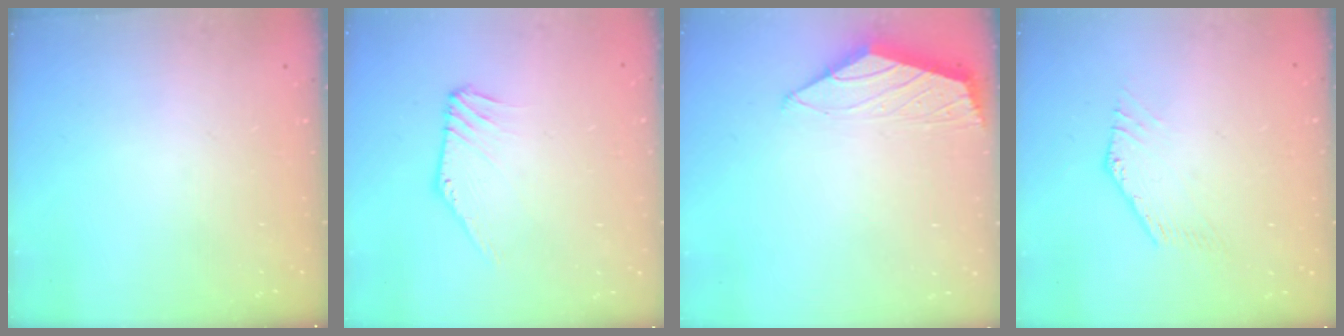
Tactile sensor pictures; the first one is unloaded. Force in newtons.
{"total": 3.4, "press": 3.4, "slide": 0.1}
{"total": 1.5, "press": 1.5, "slide": 0.4}
{"total": 1.0, "press": 1.0, "slide": 0.2}